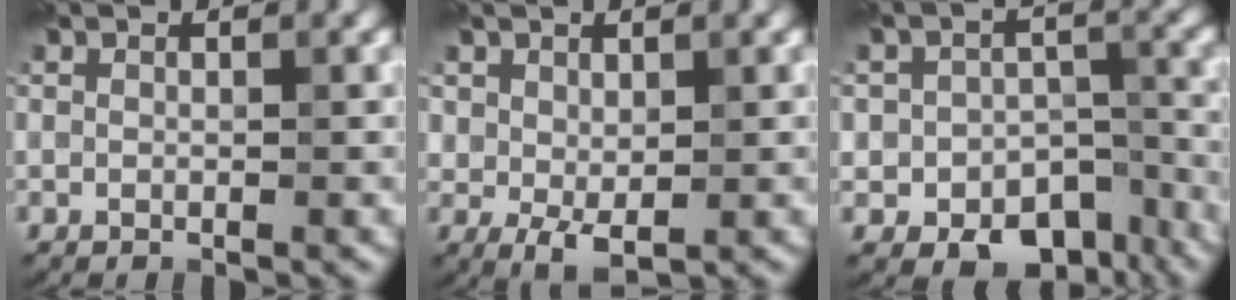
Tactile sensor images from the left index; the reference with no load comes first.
{"total": 2.6, "force": [0.4, 1.7, 1.9], "torque": [-0.035, -0.006, 0.013]}
{"total": 8.1, "force": [-4.5, 5.5, 3.9], "torque": [-0.039, -0.011, -0.059]}